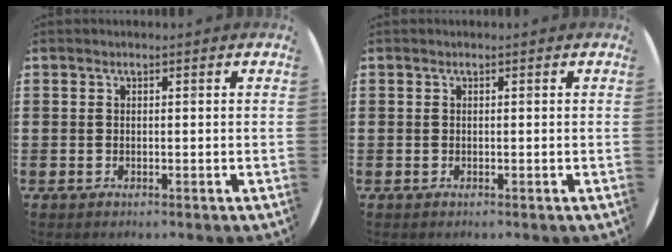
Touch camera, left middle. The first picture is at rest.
{"total": 0.0}